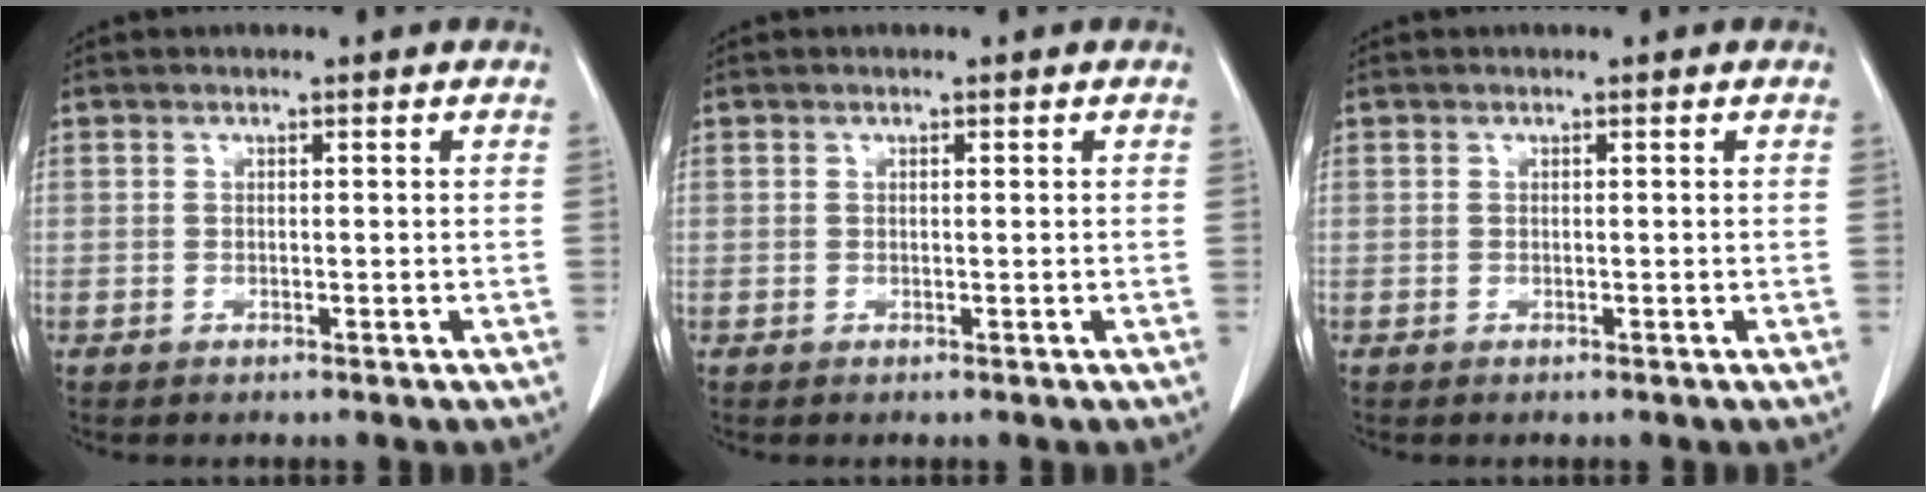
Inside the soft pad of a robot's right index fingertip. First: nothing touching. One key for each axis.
{"total": 0.0}
{"total": 0.0}